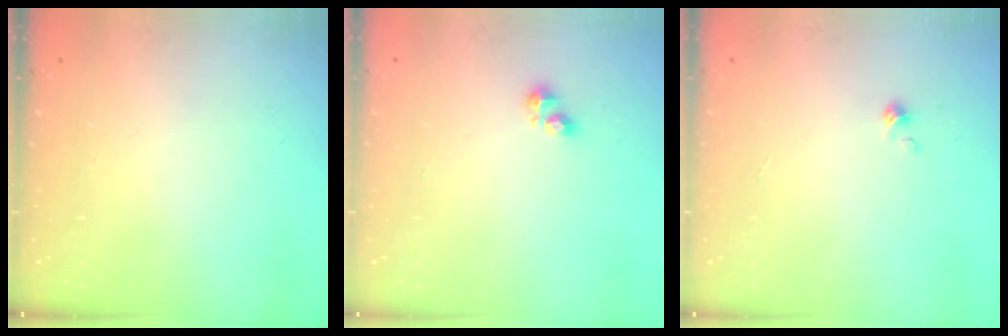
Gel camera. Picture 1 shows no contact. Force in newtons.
{"total": 2.9, "press": 2.9, "slide": 0.3}
{"total": 0.0}